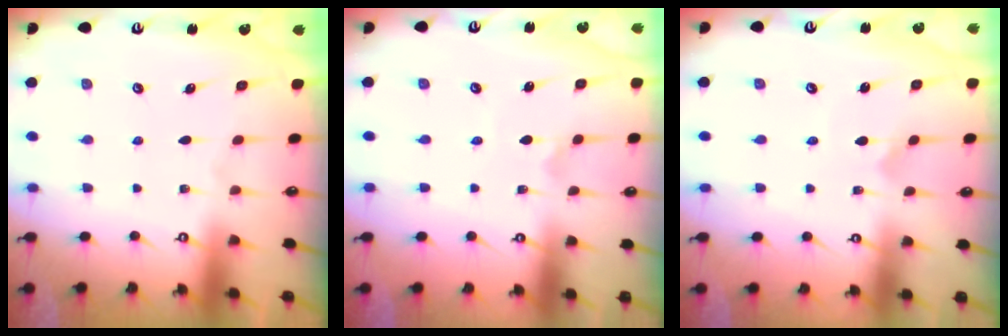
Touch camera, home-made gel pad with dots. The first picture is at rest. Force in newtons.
{"total": 1.0, "press": 0.9, "slide": 0.4}
{"total": 2.6, "press": 2.6, "slide": 0.3}